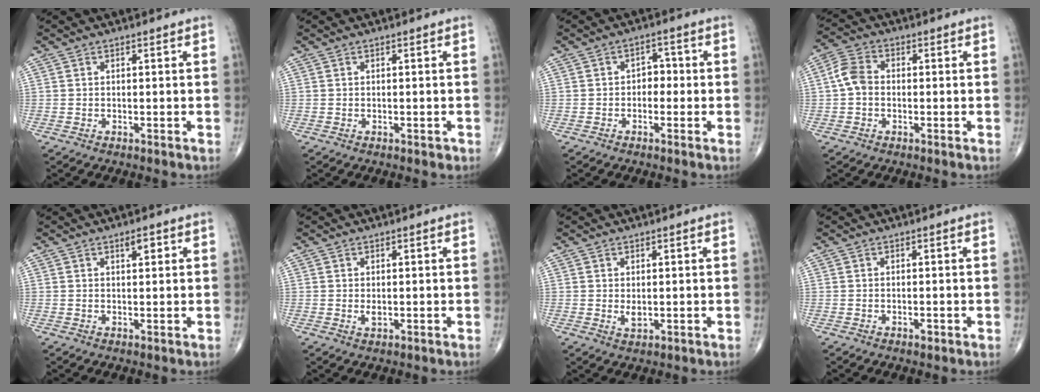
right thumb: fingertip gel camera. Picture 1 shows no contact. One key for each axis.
{"total": 0.5, "fx": -0.2, "fy": 0.3, "fz": 0.3, "tx": -0.001, "ty": 0.001, "tz": -0.002}
{"total": 3.1, "fx": -0.5, "fy": 2.2, "fz": 2.0, "tx": -0.007, "ty": 0.015, "tz": -0.016}
{"total": 5.2, "fx": -0.2, "fy": 3.8, "fz": 3.5, "tx": -0.065, "ty": 0.019, "tz": -0.013}
{"total": 1.9, "fx": 1.0, "fy": 0.8, "fz": 1.5, "tx": -0.015, "ty": -0.002, "tz": 0.013}
{"total": 1.2, "fx": 0.0, "fy": 0.7, "fz": 1.0, "tx": -0.016, "ty": -0.004, "tz": 0.001}
{"total": 1.8, "fx": 0.1, "fy": 1.0, "fz": 1.5, "tx": -0.024, "ty": -0.006, "tz": 0.005}
{"total": 0.8, "fx": -0.4, "fy": 0.4, "fz": 0.5, "tx": -0.007, "ty": 0.000, "tz": -0.008}